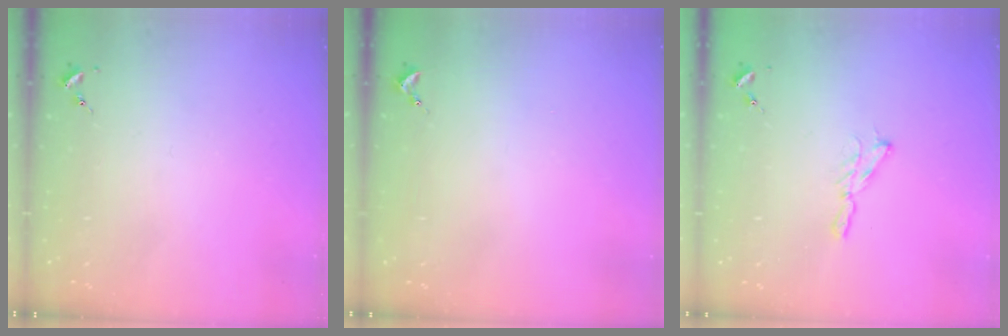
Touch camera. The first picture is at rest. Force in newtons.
{"total": 0.9, "press": 0.9, "slide": 0.1}
{"total": 4.9, "press": 4.8, "slide": 0.2}